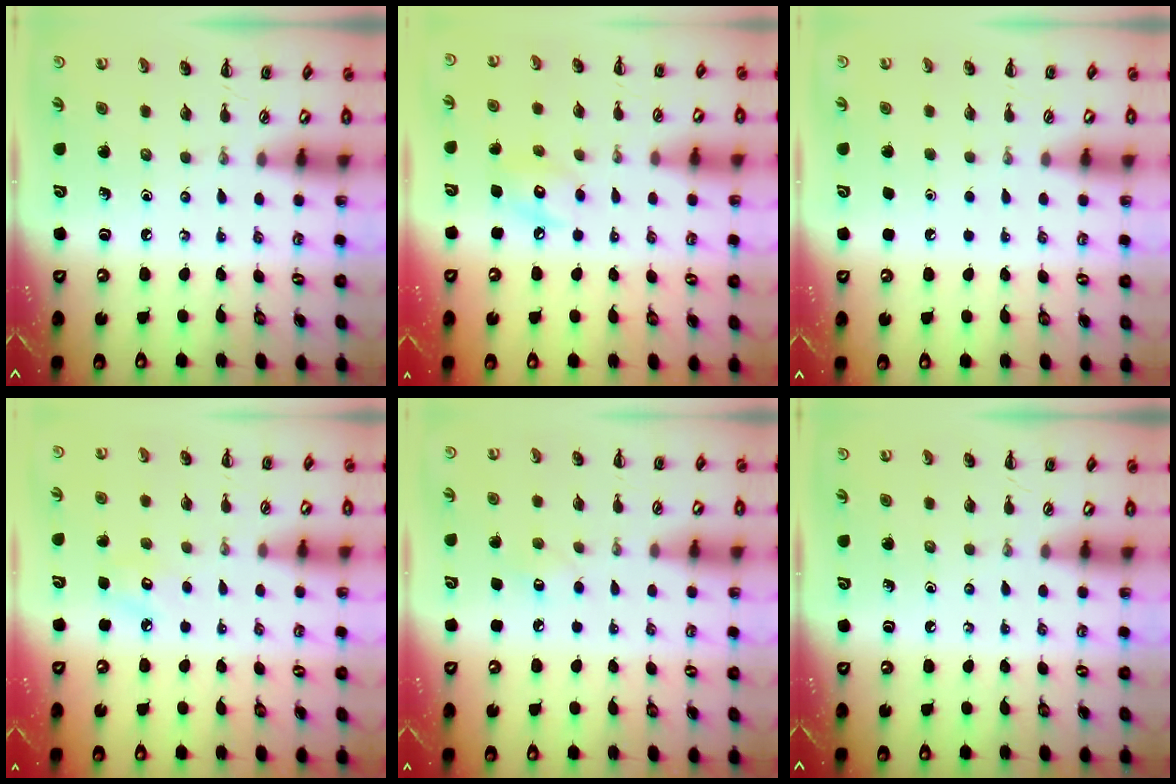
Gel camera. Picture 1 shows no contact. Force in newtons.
{"total": 8.0, "press": 8.0, "slide": 0.9}
{"total": 1.8, "press": 1.8, "slide": 0.1}
{"total": 4.7, "press": 4.5, "slide": 1.3}
{"total": 5.3, "press": 5.2, "slide": 0.9}
{"total": 0.0}